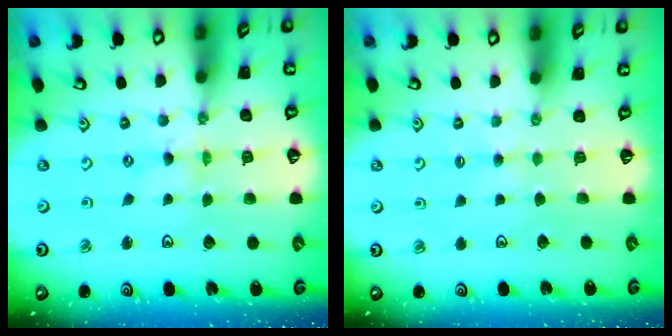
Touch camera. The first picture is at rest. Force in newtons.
{"total": 2.4, "press": 2.4, "slide": 0.4}